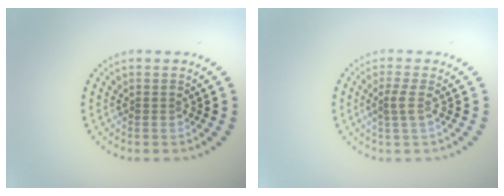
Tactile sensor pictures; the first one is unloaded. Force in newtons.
{"total": 1.5, "press": 1.1, "slide": 1.0}